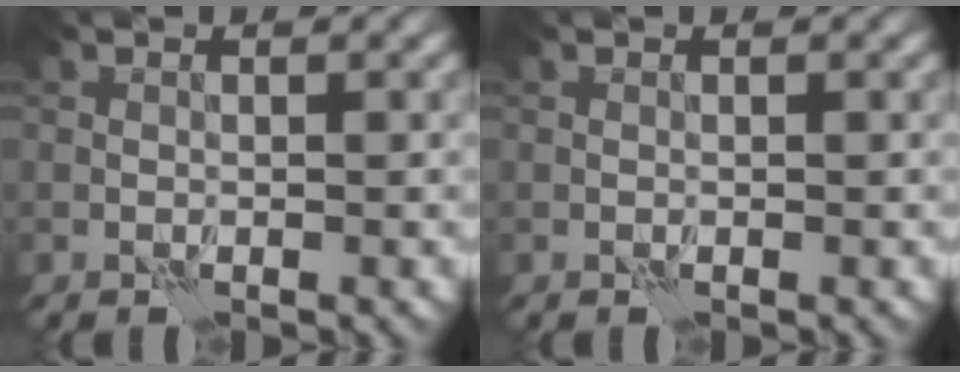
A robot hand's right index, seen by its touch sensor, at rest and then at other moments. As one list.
[{"total": 0.0}]